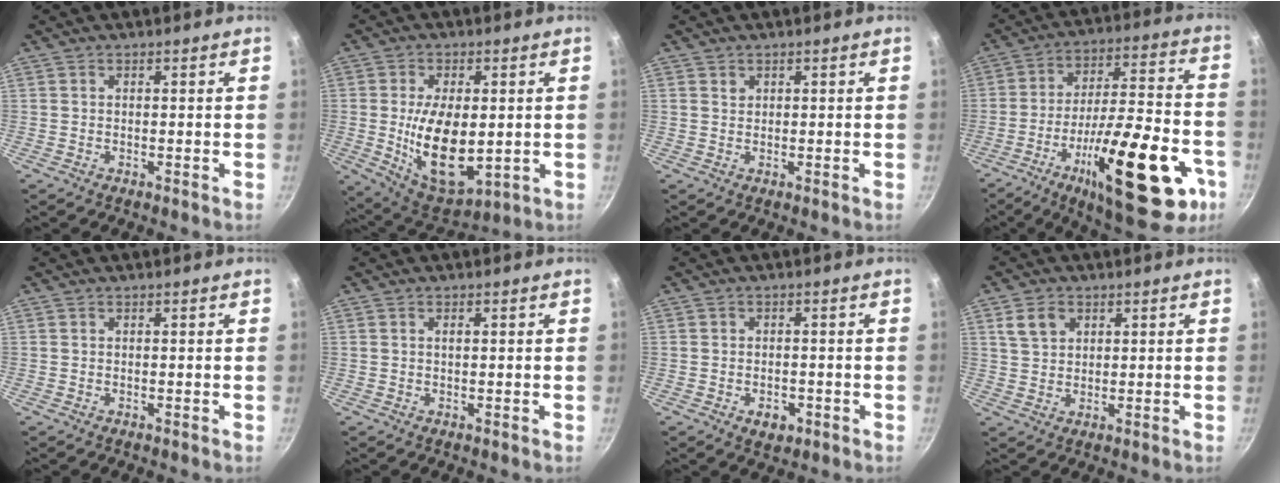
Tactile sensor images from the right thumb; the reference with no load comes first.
{"total": 15.3, "force": [-0.7, 8.2, 12.9], "torque": [-0.211, -0.015, 0.005]}
{"total": 0.8, "force": [0.5, 0.6, 0.2], "torque": [-0.001, 0.000, 0.010]}
{"total": 28.7, "force": [-11.6, 9.9, 24.3], "torque": [-0.321, 0.042, -0.170]}
{"total": 0.0}
{"total": 0.7, "force": [0.2, 0.2, 0.6], "torque": [-0.010, 0.001, 0.004]}
{"total": 3.8, "force": [-1.5, 2.6, 2.3], "torque": [-0.025, 0.011, -0.016]}
{"total": 4.9, "force": [2.1, 3.7, 2.4], "torque": [-0.026, 0.000, 0.043]}